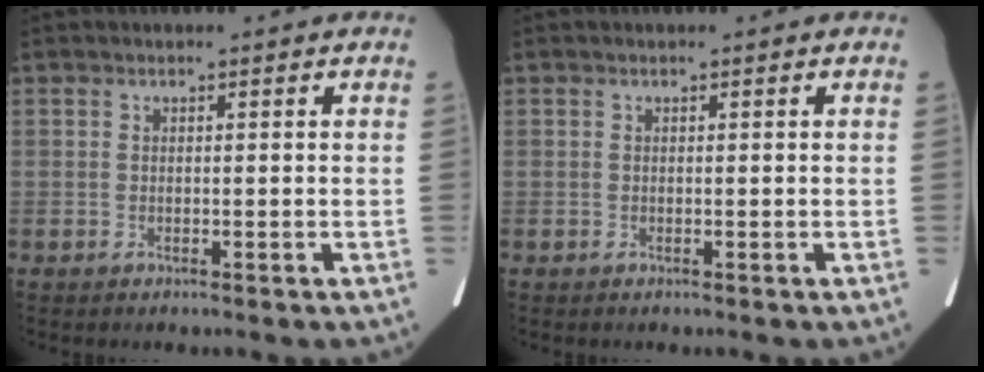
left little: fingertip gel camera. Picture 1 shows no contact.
{"total": 0.0}